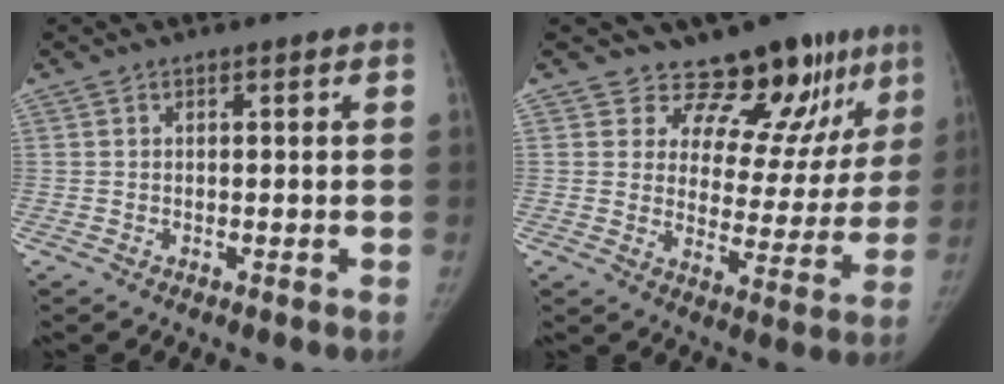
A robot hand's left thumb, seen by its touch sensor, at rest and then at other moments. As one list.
[{"total": 14.6, "force": [11.6, 6.6, 5.9], "torque": [-0.021, -0.085, 0.151]}]